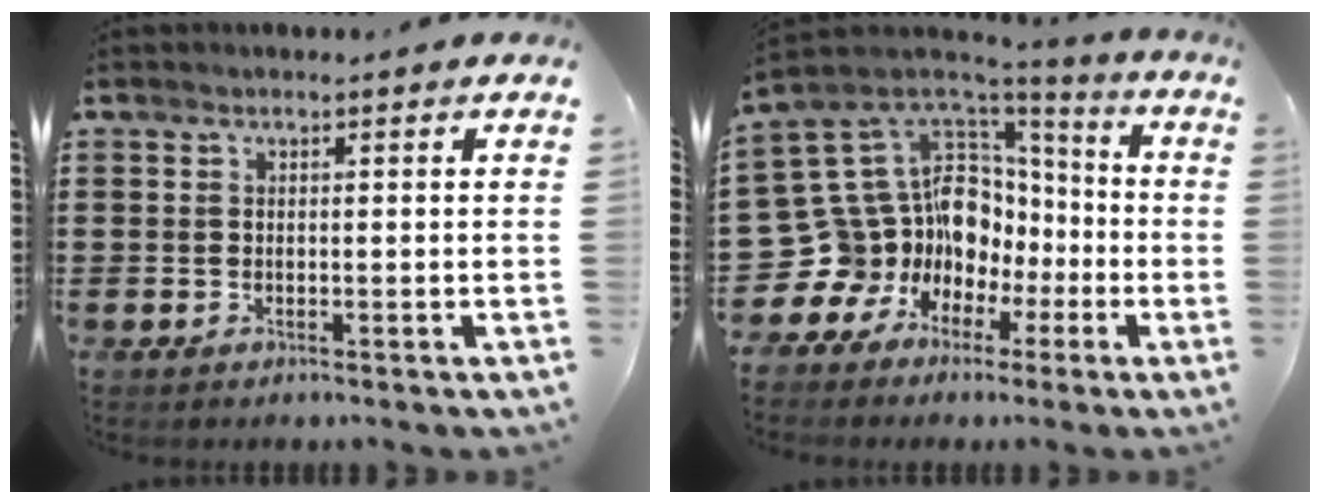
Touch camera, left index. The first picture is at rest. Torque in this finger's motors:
{"motor_torque": [1.45, 0.69, 0.66, 0.06]}